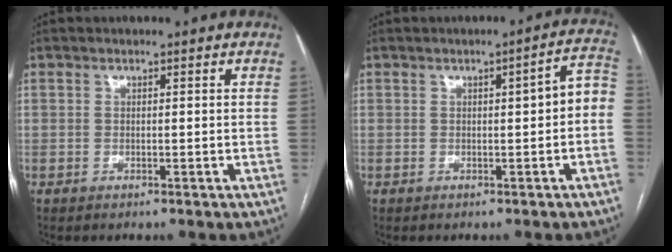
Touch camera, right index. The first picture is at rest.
{"total": 5.0, "force": [-0.1, 0.8, 4.9], "torque": [-0.057, 0.021, -0.003]}